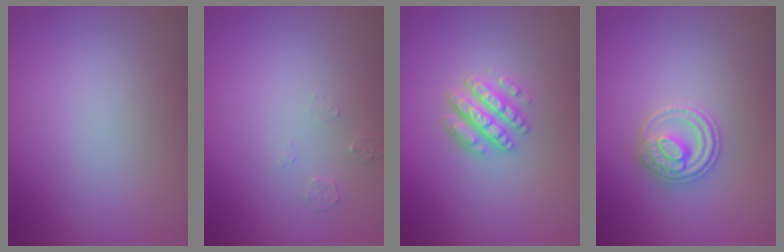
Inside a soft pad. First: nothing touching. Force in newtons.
{"total": 1.1, "press": 1.1, "slide": 0.1}
{"total": 3.5, "press": 3.1, "slide": 1.7}
{"total": 2.8, "press": 2.7, "slide": 0.6}